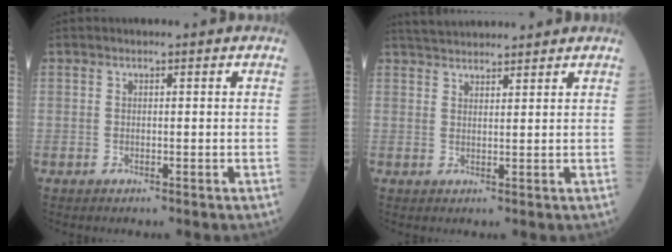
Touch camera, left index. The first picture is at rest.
{"total": 6.7, "force": [6.4, 0.7, 1.9], "torque": [-0.036, 0.037, 0.103]}